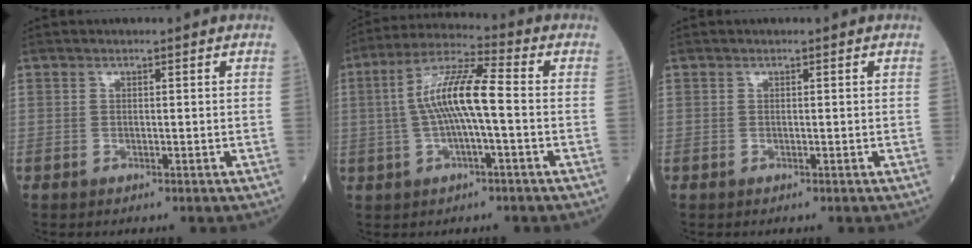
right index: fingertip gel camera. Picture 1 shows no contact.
{"total": 10.1, "force": [-0.4, 1.4, 10.0], "torque": [-0.194, 0.021, -0.011]}
{"total": 0.0}